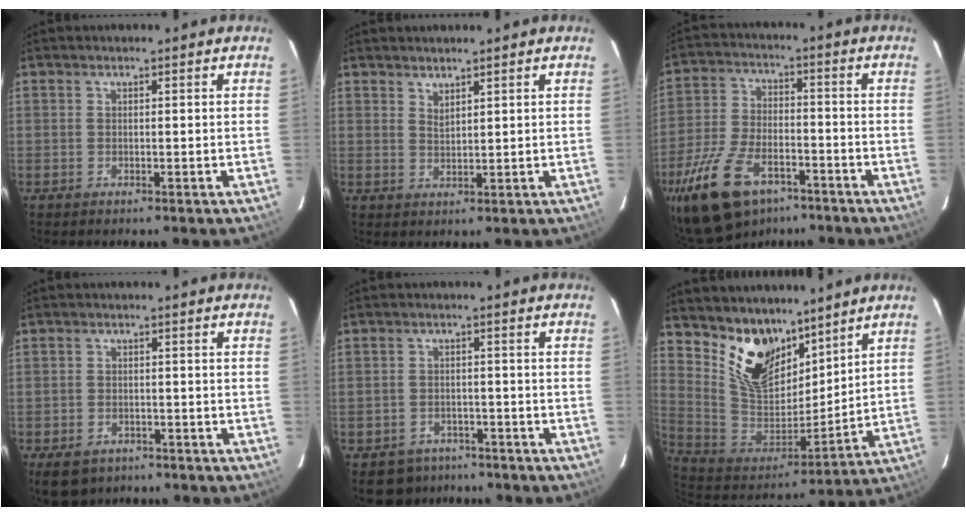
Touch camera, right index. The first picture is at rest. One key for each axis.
{"total": 2.0, "fx": 1.8, "fy": 0.5, "fz": 0.7, "tx": -0.012, "ty": 0.000, "tz": 0.032}
{"total": 18.6, "fx": -11.8, "fy": 9.7, "fz": 10.6, "tx": -0.236, "ty": -0.018, "tz": -0.205}
{"total": 6.9, "fx": -4.6, "fy": 4.4, "fz": 2.7, "tx": -0.066, "ty": -0.004, "tz": -0.065}
{"total": 6.4, "fx": -4.8, "fy": 4.2, "fz": 0.9, "tx": -0.037, "ty": 0.017, "tz": -0.064}
{"total": 15.6, "fx": 10.8, "fy": 8.2, "fz": 7.7, "tx": -0.163, "ty": 0.000, "tz": 0.214}